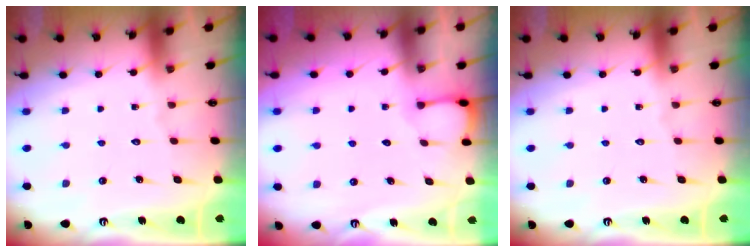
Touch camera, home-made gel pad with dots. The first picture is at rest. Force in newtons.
{"total": 2.1, "press": 2.1, "slide": 0.2}
{"total": 0.0}